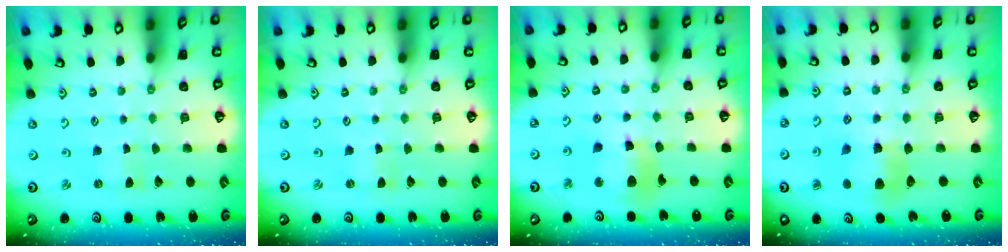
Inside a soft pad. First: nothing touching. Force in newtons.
{"total": 0.0}
{"total": 12.6, "press": 12.5, "slide": 1.5}
{"total": 7.0, "press": 7.0, "slide": 0.6}